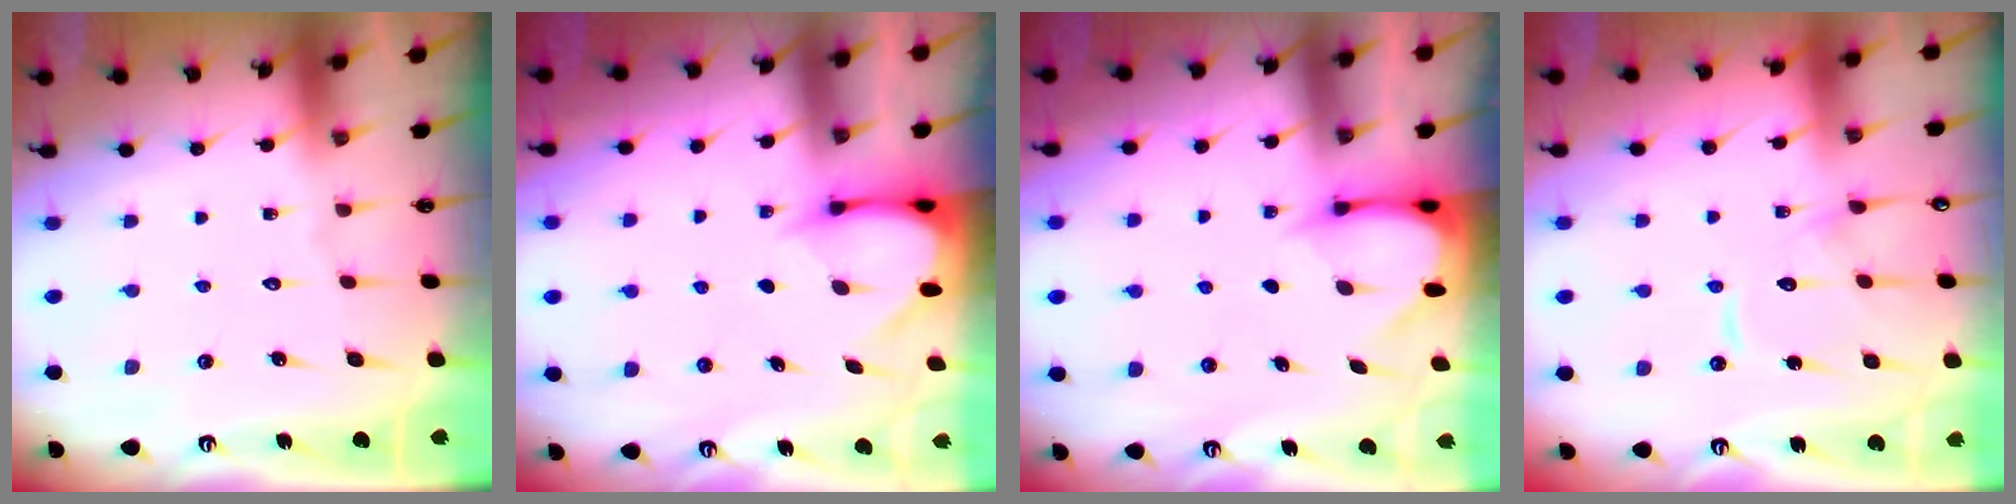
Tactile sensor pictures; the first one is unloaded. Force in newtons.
{"total": 3.3, "press": 3.3, "slide": 0.3}
{"total": 3.5, "press": 3.5, "slide": 0.2}
{"total": 10.6, "press": 10.6, "slide": 0.5}